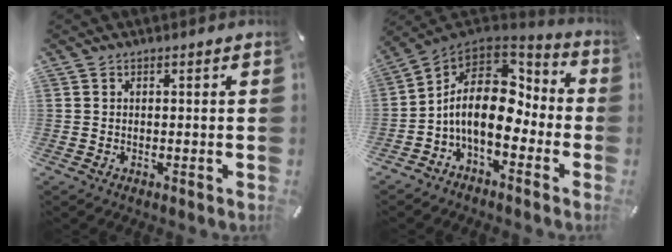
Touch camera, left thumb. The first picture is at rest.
{"total": 15.0, "force": [-1.9, 9.7, 11.3], "torque": [-0.207, -0.003, -0.034]}